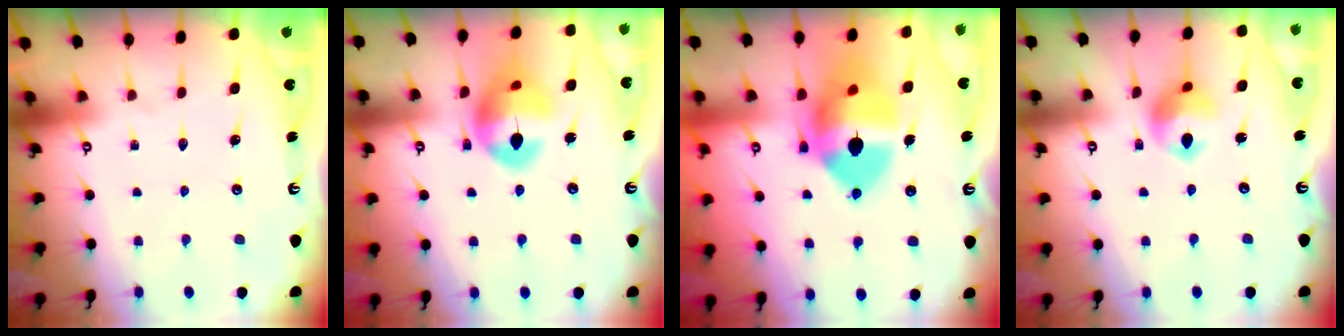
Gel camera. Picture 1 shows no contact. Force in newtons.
{"total": 14.6, "press": 14.4, "slide": 2.1}
{"total": 16.7, "press": 16.4, "slide": 2.7}
{"total": 9.9, "press": 9.8, "slide": 1.2}